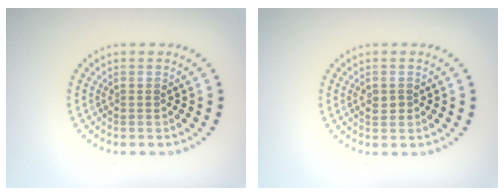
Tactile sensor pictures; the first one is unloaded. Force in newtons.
{"total": 1.1, "press": 1.1, "slide": 0.2}